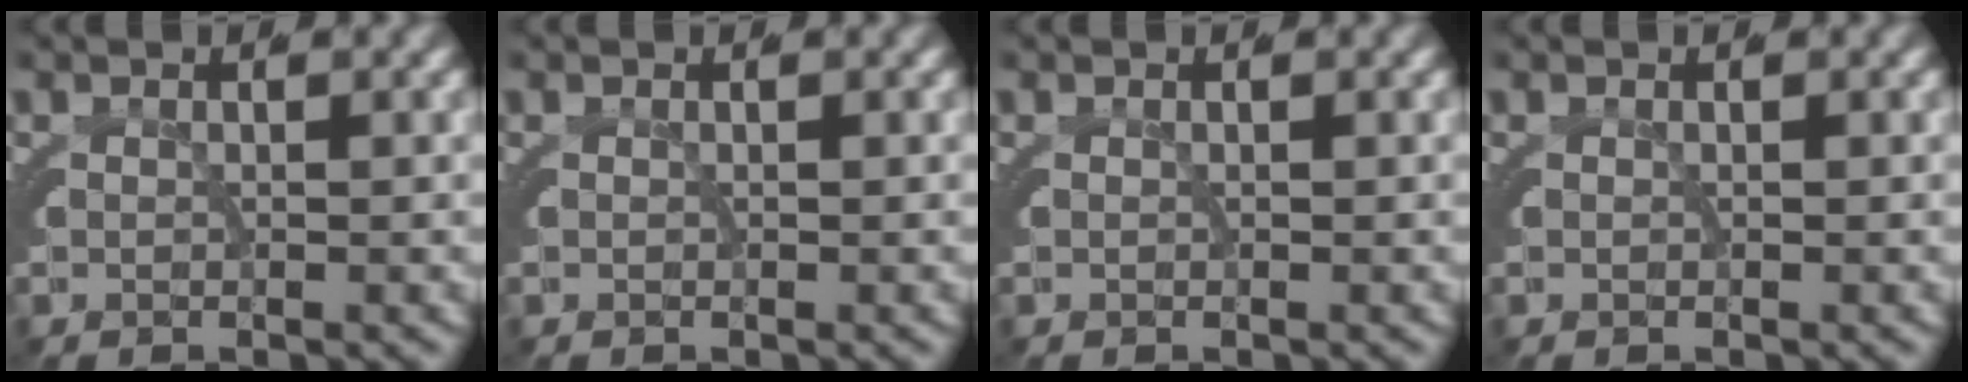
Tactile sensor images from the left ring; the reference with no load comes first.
{"total": 0.0}
{"total": 0.0}
{"total": 0.0}